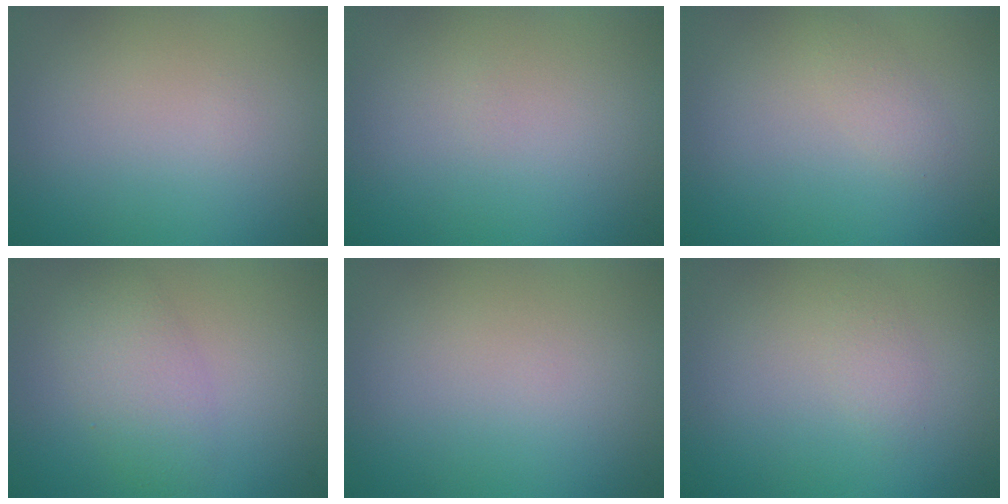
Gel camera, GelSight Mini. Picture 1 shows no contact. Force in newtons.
{"total": 0.0}
{"total": 1.1, "press": 1.1, "slide": 0.0}
{"total": 3.5, "press": 3.5, "slide": 0.1}
{"total": 0.0}
{"total": 0.9, "press": 0.9, "slide": 0.1}